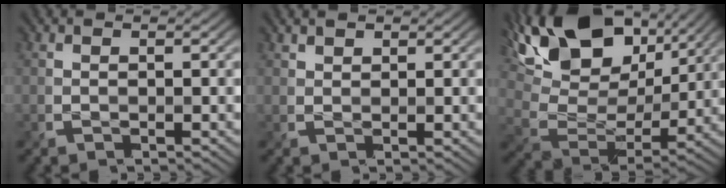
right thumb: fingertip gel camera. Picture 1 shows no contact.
{"total": 1.7, "force": [1.3, 0.8, 0.8], "torque": [-0.018, 0.004, 0.029]}
{"total": 17.8, "force": [9.7, 9.5, 11.4], "torque": [-0.236, 0.026, 0.154]}